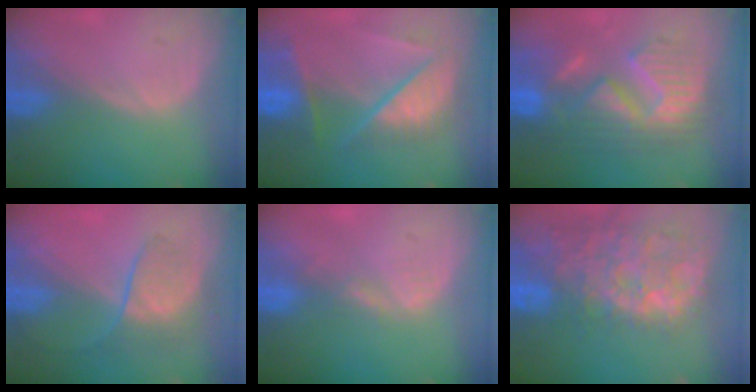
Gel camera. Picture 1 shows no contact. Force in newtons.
{"total": 9.7, "press": 8.3, "slide": 4.9}
{"total": 11.5, "press": 11.4, "slide": 1.0}
{"total": 6.4, "press": 6.0, "slide": 2.3}
{"total": 1.6, "press": 1.6, "slide": 0.2}
{"total": 14.6, "press": 11.8, "slide": 8.7}